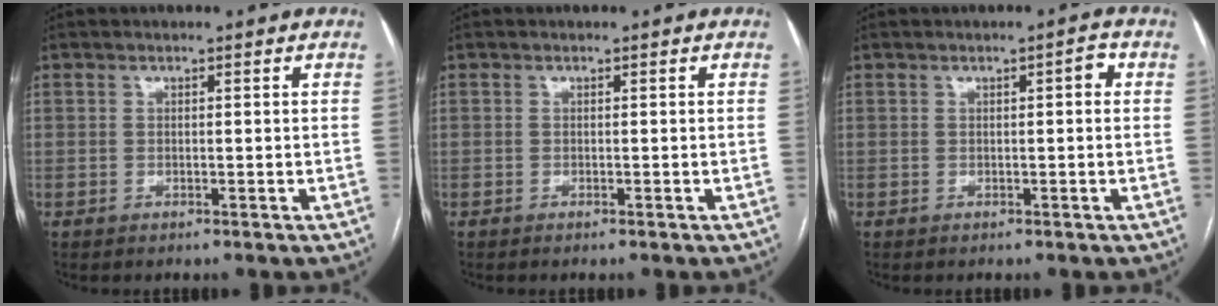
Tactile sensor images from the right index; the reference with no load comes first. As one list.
[{"total": 0.0}, {"total": 1.6, "force": [0.3, 0.4, 1.5], "torque": [-0.019, 0.005, 0.005]}]